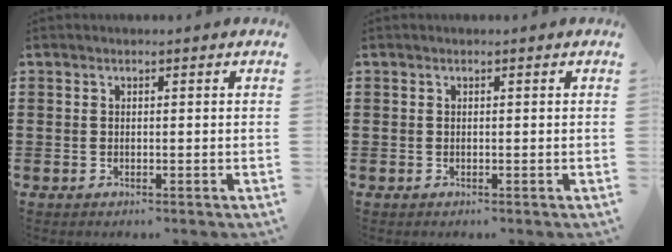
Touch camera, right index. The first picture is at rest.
{"total": 0.0}